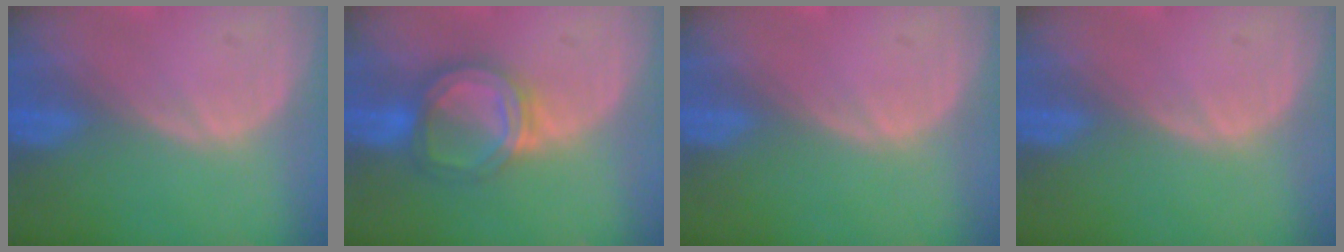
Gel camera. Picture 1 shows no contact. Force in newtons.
{"total": 6.5, "press": 5.8, "slide": 3.0}
{"total": 0.0}
{"total": 0.0}